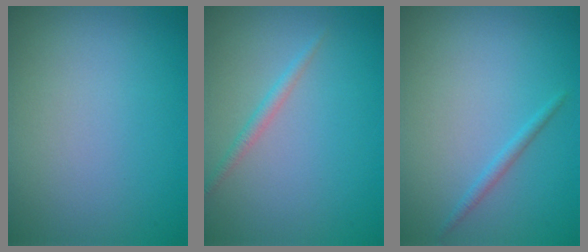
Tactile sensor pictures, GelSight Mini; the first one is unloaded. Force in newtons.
{"total": 1.2, "press": 1.2, "slide": 0.0}
{"total": 1.0, "press": 1.0, "slide": 0.0}